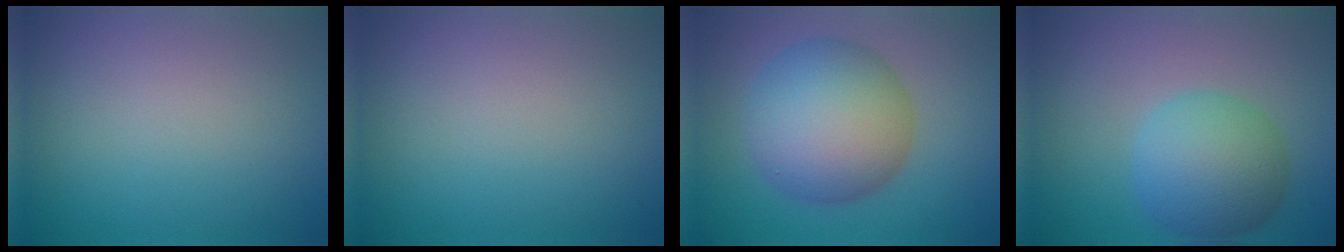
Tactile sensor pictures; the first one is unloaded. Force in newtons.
{"total": 0.0}
{"total": 9.7, "press": 9.7, "slide": 0.1}
{"total": 6.3, "press": 6.3, "slide": 0.2}